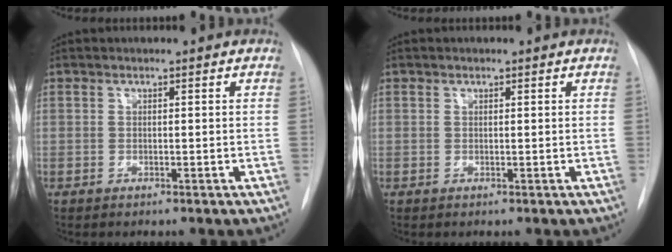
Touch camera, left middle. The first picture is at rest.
{"total": 0.0}